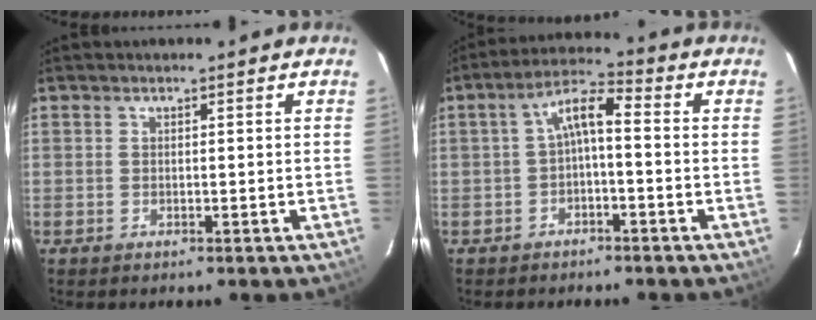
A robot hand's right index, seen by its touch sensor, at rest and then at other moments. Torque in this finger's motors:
{"motor_torque": [0.74, -0.24, 0.46, 0.10]}